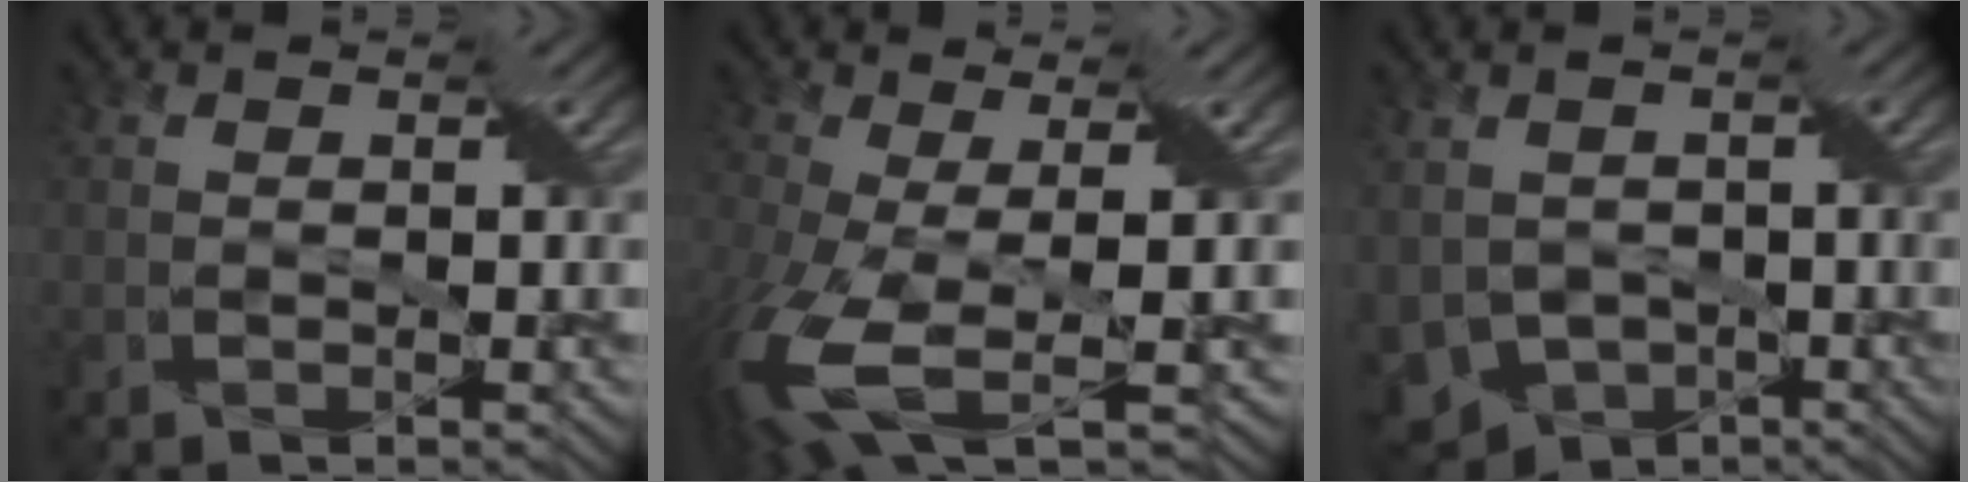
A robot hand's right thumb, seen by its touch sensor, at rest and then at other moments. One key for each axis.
{"total": 10.8, "fx": -3.2, "fy": 3.8, "fz": 9.5, "tx": -0.238, "ty": -0.028, "tz": -0.055}
{"total": 6.7, "fx": -2.3, "fy": 4.9, "fz": 4.0, "tx": -0.099, "ty": -0.018, "tz": -0.043}